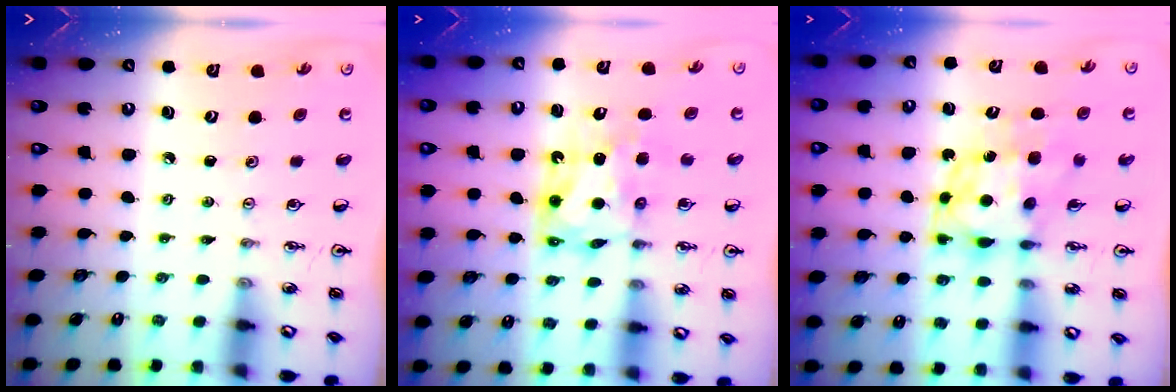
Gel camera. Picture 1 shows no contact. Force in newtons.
{"total": 6.3, "press": 6.3, "slide": 0.4}
{"total": 8.1, "press": 8.0, "slide": 0.6}